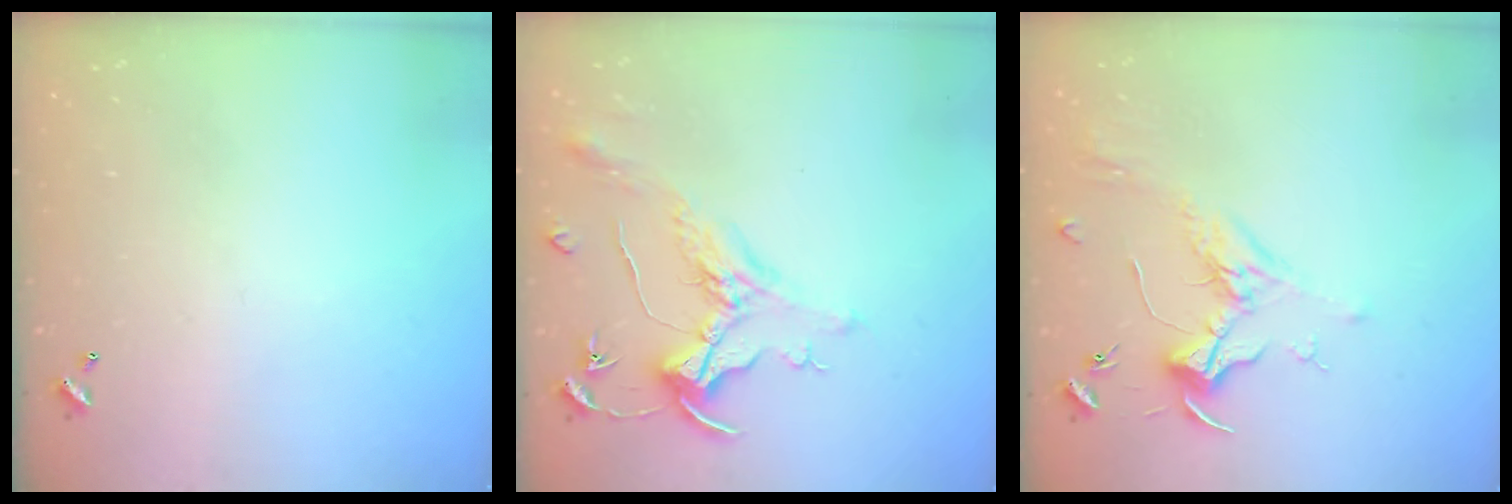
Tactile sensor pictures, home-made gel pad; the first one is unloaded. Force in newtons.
{"total": 1.5, "press": 1.3, "slide": 0.7}
{"total": 1.8, "press": 1.7, "slide": 0.7}